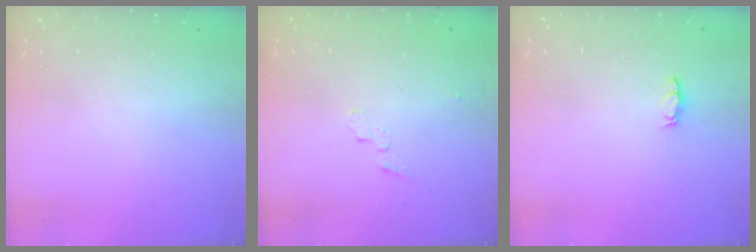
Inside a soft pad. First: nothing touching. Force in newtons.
{"total": 3.5, "press": 3.4, "slide": 0.4}
{"total": 7.9, "press": 4.8, "slide": 6.2}